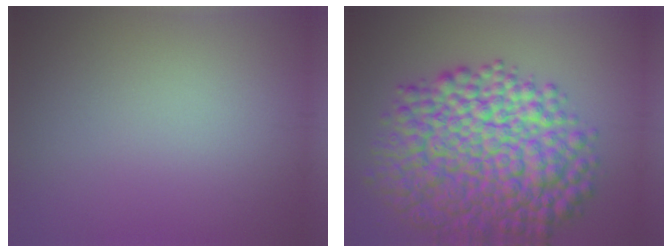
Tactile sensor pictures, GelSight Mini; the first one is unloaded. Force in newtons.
{"total": 12.3, "press": 12.3, "slide": 0.1}